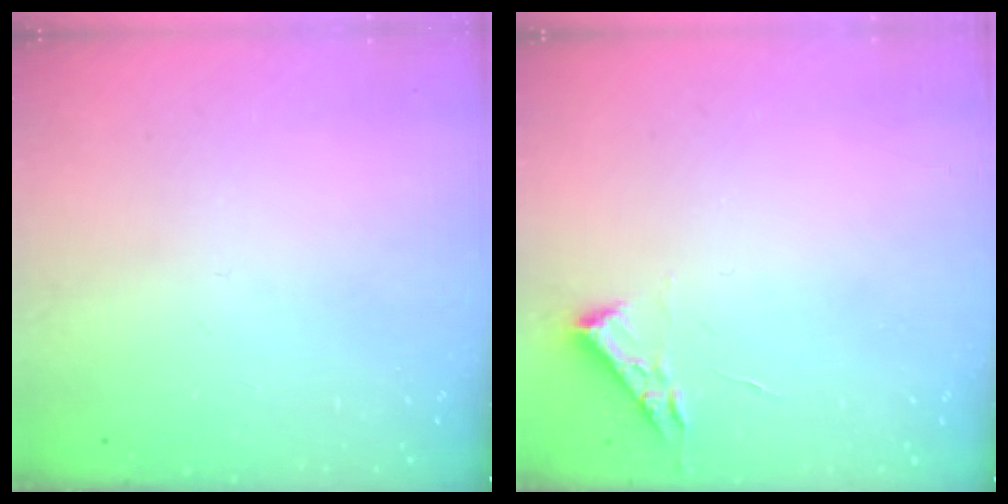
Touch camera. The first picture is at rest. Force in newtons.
{"total": 3.1, "press": 3.0, "slide": 0.4}